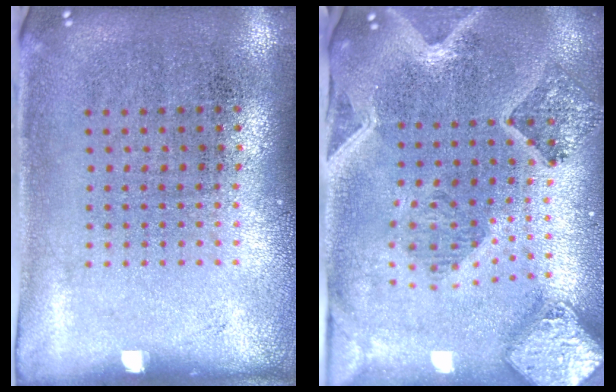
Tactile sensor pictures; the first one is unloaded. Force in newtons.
{"total": 2.3, "press": 2.1, "slide": 1.0}